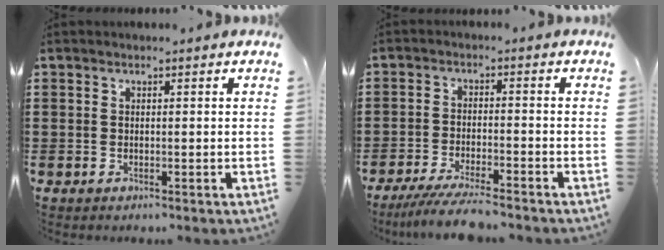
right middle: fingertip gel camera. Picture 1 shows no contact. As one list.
[{"total": 5.6, "force": [-5.0, 0.1, 2.5], "torque": [-0.053, -0.014, -0.095]}]